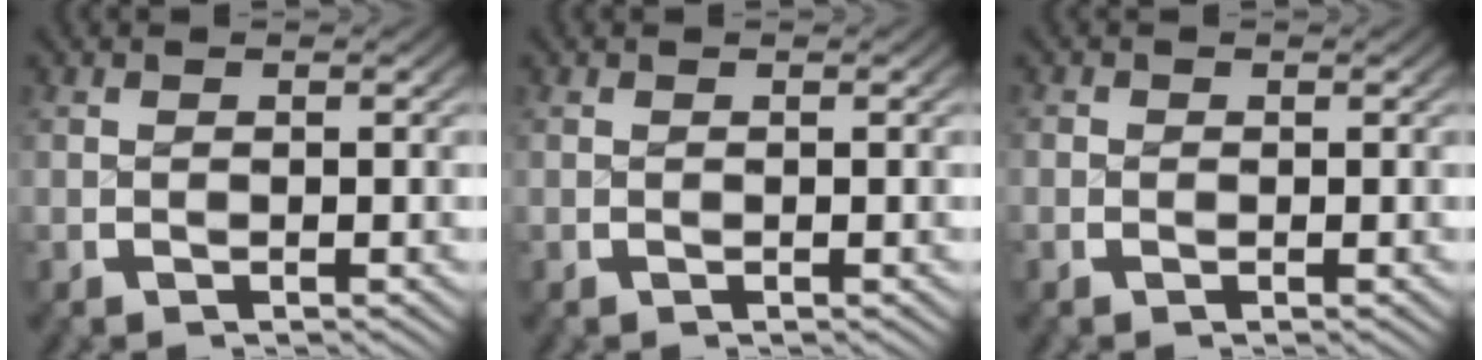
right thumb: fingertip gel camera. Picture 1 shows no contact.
{"total": 0.0}
{"total": 0.5, "force": [-0.2, 0.4, -0.3], "torque": [0.005, -0.006, -0.005]}